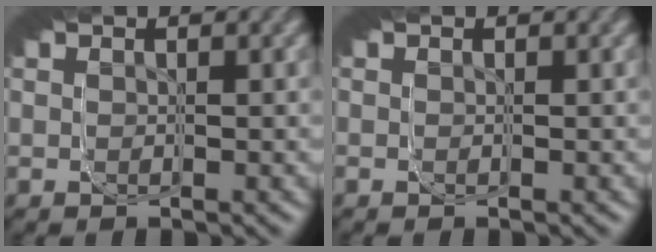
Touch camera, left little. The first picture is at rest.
{"total": 0.0}